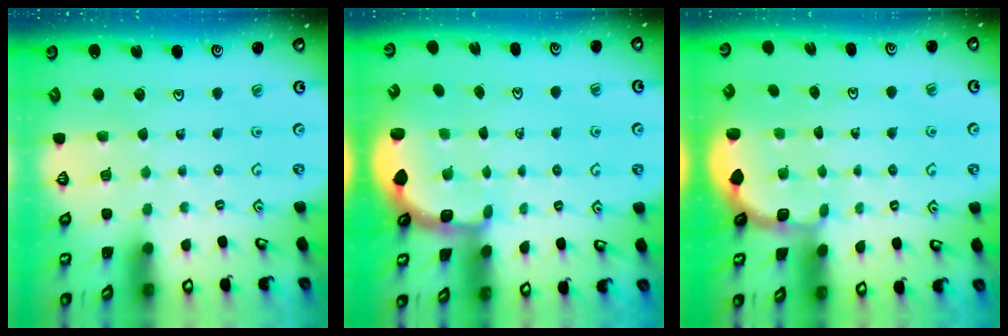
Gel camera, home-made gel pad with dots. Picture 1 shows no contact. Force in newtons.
{"total": 2.8, "press": 2.0, "slide": 2.0}
{"total": 1.9, "press": 1.8, "slide": 0.7}